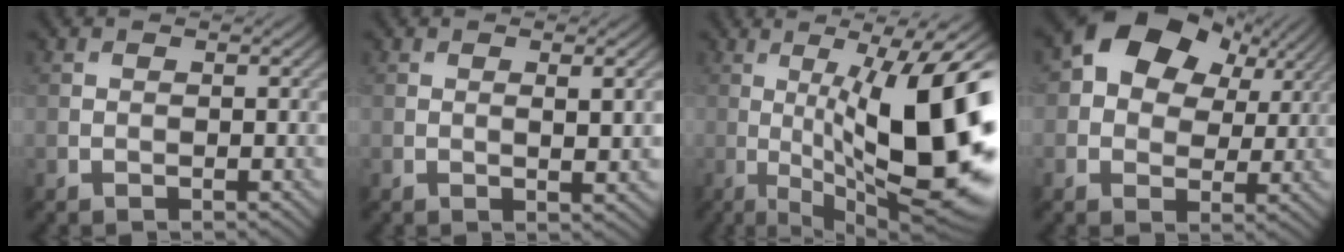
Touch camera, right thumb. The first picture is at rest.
{"total": 2.0, "force": [0.3, 0.2, 2.0], "torque": [-0.033, -0.002, 0.010]}
{"total": 17.9, "force": [-1.7, 5.7, 16.9], "torque": [-0.215, 0.012, -0.027]}
{"total": 11.7, "force": [4.6, 8.5, 6.6], "torque": [-0.125, 0.011, 0.088]}